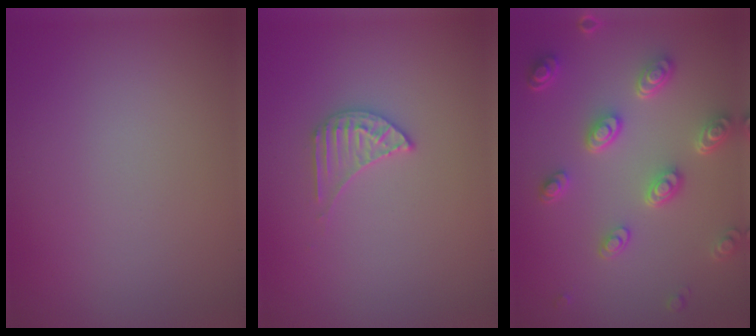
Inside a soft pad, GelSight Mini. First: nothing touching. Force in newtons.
{"total": 2.1, "press": 2.0, "slide": 0.4}
{"total": 4.7, "press": 3.7, "slide": 2.9}